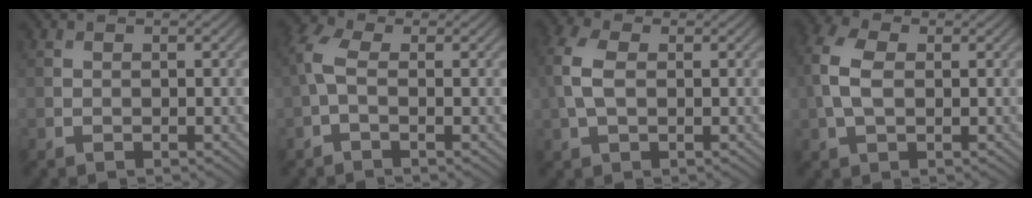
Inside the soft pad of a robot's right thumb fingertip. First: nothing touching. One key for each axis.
{"total": 3.6, "fx": -0.3, "fy": 1.8, "fz": 3.1, "tx": -0.084, "ty": 0.009, "tz": -0.018}
{"total": 5.2, "fx": 0.3, "fy": 3.1, "fz": 4.2, "tx": -0.122, "ty": 0.009, "tz": 0.001}
{"total": 6.2, "fx": 0.3, "fy": 3.8, "fz": 4.9, "tx": -0.140, "ty": 0.009, "tz": -0.002}